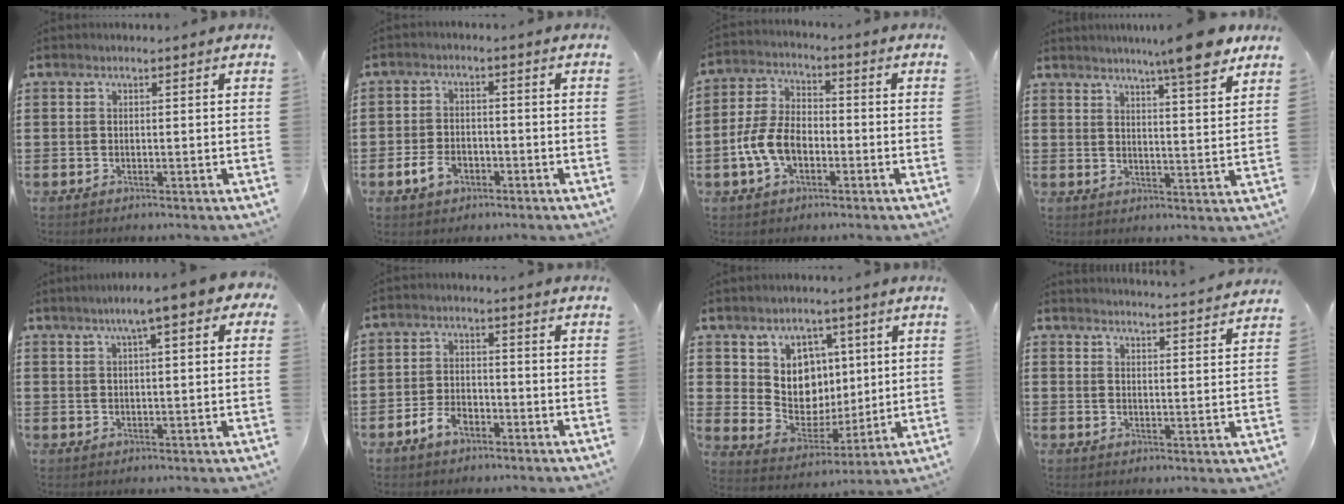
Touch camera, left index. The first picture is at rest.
{"total": 4.1, "force": [-2.2, 2.6, 2.3], "torque": [-0.056, 0.001, -0.045]}
{"total": 7.4, "force": [-2.8, 4.4, 5.3], "torque": [-0.141, 0.003, -0.063]}
{"total": 8.9, "force": [7.2, 0.0, 5.3], "torque": [-0.089, -0.029, 0.121]}
{"total": 5.4, "force": [2.6, 0.6, 4.7], "torque": [-0.088, 0.003, 0.041]}
{"total": 3.8, "force": [-2.9, 1.9, 1.7], "torque": [-0.039, 0.009, -0.059]}
{"total": 8.3, "force": [2.8, 7.5, 2.2], "torque": [-0.062, -0.023, 0.055]}
{"total": 3.5, "force": [3.4, -0.9, 0.0], "torque": [-0.012, -0.027, 0.058]}